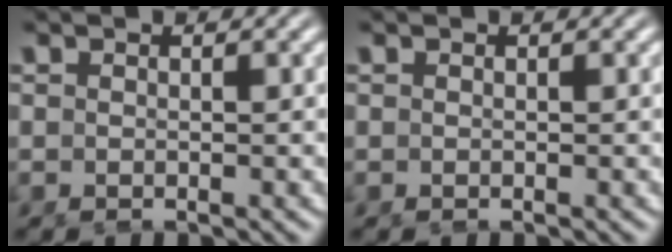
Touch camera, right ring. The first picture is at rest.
{"total": 1.5, "force": [-0.4, -1.4, -0.4], "torque": [0.018, -0.013, 0.005]}